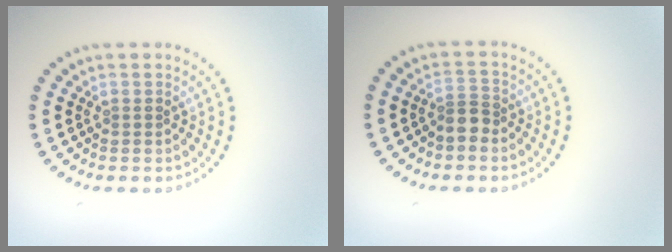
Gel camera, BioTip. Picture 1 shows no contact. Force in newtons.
{"total": 1.9, "press": 1.6, "slide": 1.1}